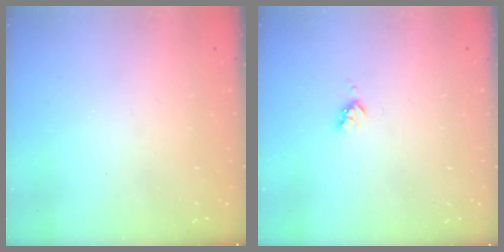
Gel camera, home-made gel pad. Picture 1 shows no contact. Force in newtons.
{"total": 3.0, "press": 3.0, "slide": 0.3}